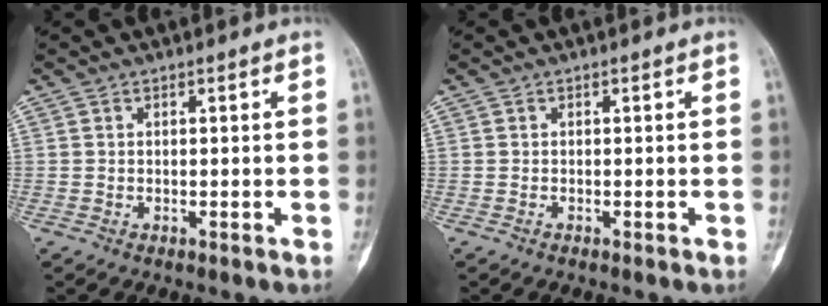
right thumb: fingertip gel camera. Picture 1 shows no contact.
{"total": 0.0}